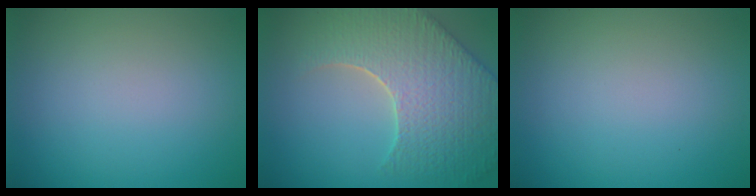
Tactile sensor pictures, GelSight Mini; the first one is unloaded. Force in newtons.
{"total": 8.8, "press": 6.3, "slide": 6.2}
{"total": 0.0}